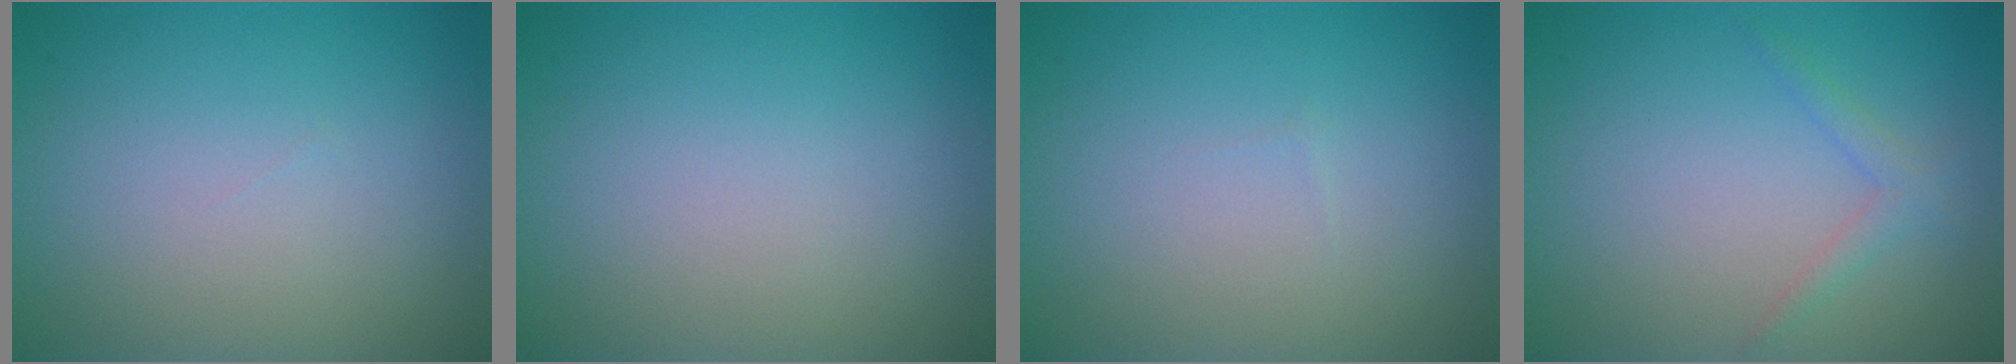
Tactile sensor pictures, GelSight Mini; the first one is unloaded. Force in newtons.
{"total": 0.0}
{"total": 0.0}
{"total": 1.3, "press": 1.3, "slide": 0.1}